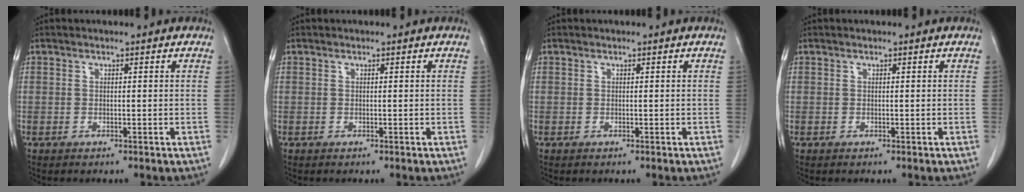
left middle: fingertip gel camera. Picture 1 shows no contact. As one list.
[{"total": 0.0}, {"total": 0.0}, {"total": 0.0}]